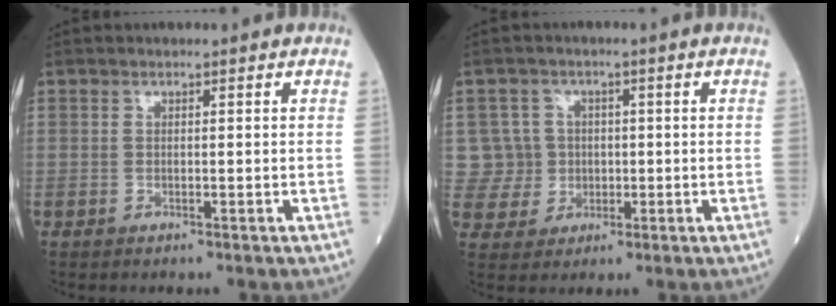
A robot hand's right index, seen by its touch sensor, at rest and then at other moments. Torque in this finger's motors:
{"motor_torque": [0.13, 0.04, 0.01, 0.01]}